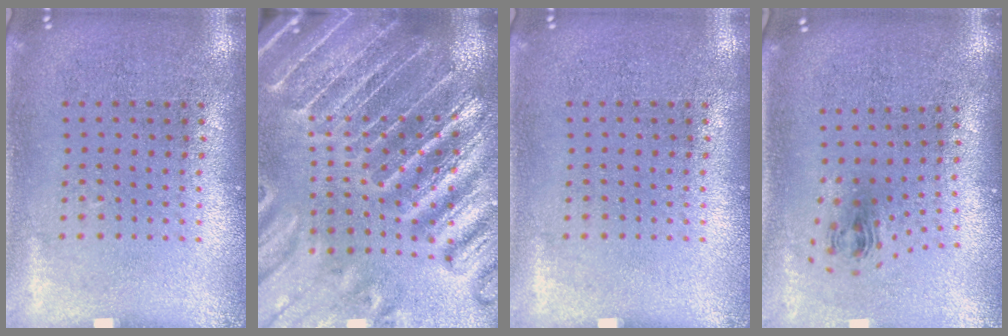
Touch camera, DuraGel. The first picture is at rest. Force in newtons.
{"total": 5.0, "press": 4.5, "slide": 2.3}
{"total": 0.0}
{"total": 1.0, "press": 0.4, "slide": 0.9}